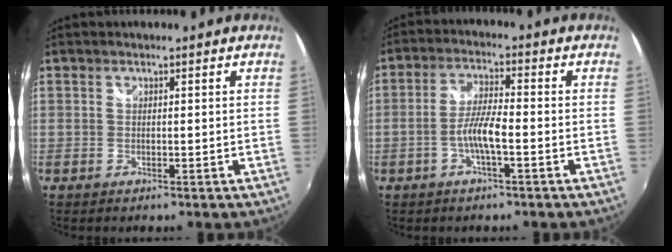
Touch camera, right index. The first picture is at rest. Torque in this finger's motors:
{"motor_torque": [1.49, 0.65, 0.34, 0.04]}